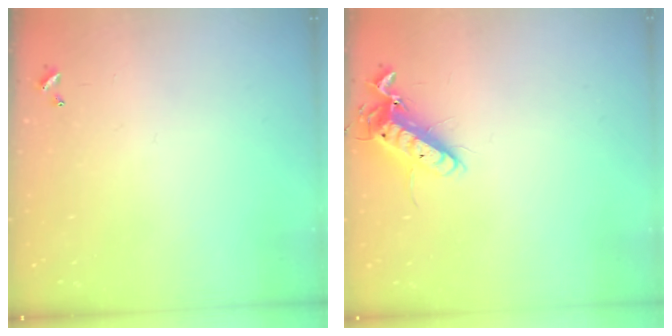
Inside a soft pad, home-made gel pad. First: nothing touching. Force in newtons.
{"total": 12.5, "press": 12.4, "slide": 1.6}